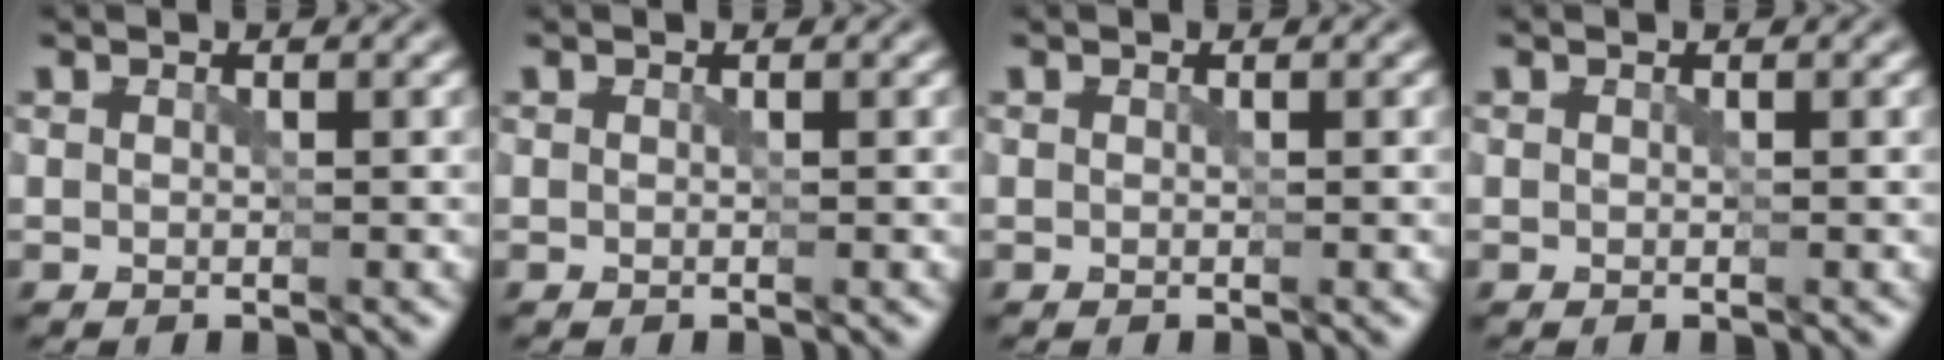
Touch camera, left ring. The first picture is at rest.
{"total": 0.0}
{"total": 0.0}
{"total": 0.0}